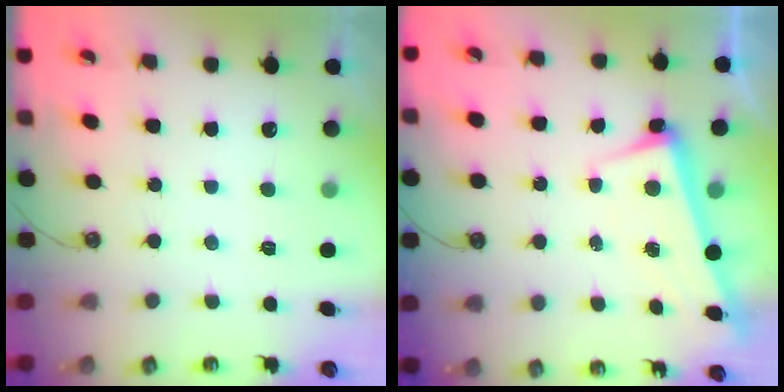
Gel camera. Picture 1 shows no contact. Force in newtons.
{"total": 2.6, "press": 2.5, "slide": 0.7}